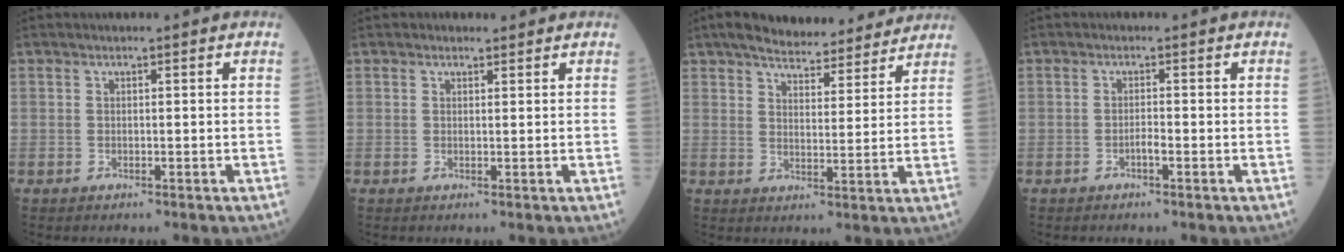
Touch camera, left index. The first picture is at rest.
{"total": 0.9, "force": [0.7, 0.5, 0.1], "torque": [-0.003, 0.001, 0.008]}
{"total": 15.4, "force": [13.8, 3.6, 5.8], "torque": [-0.069, 0.018, 0.186]}
{"total": 1.0, "force": [-0.6, 0.1, 0.8], "torque": [-0.016, 0.002, -0.012]}